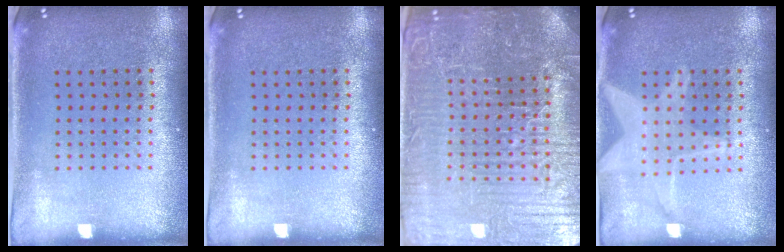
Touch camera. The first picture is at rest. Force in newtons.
{"total": 0.0}
{"total": 6.5, "press": 5.9, "slide": 2.8}
{"total": 3.0, "press": 3.0, "slide": 0.4}